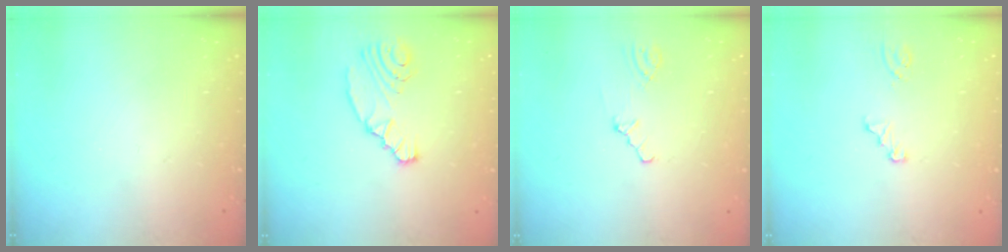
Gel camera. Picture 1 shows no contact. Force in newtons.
{"total": 8.6, "press": 7.5, "slide": 4.2}
{"total": 1.0, "press": 0.9, "slide": 0.3}
{"total": 2.3, "press": 2.3, "slide": 0.2}